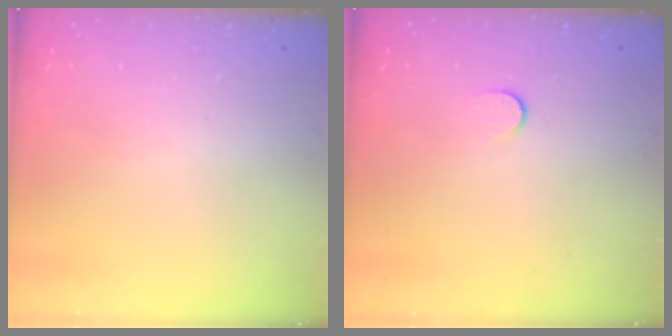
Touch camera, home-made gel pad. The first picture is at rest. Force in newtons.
{"total": 5.2, "press": 5.2, "slide": 0.5}